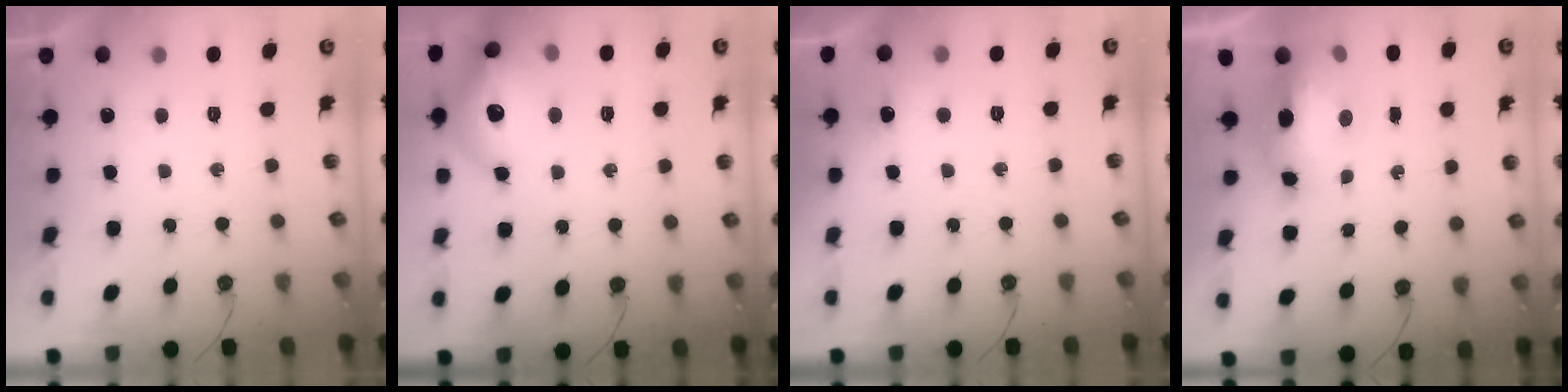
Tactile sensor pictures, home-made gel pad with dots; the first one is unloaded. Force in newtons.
{"total": 17.2, "press": 17.2, "slide": 1.4}
{"total": 3.0, "press": 2.8, "slide": 1.0}
{"total": 11.3, "press": 11.2, "slide": 1.8}